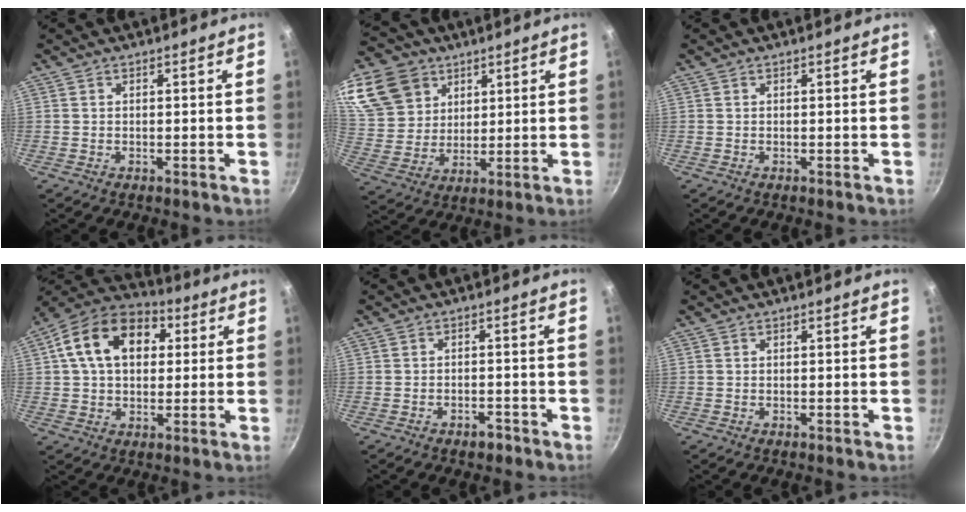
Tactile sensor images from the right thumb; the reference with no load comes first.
{"total": 20.8, "force": [10.9, 15.6, 8.4], "torque": [-0.198, -0.008, 0.218]}
{"total": 0.0}
{"total": 16.8, "force": [4.1, 11.6, 11.4], "torque": [-0.169, 0.023, 0.051]}
{"total": 1.9, "force": [-1.8, 0.3, 0.3], "torque": [0.002, 0.017, -0.017]}
{"total": 0.0}